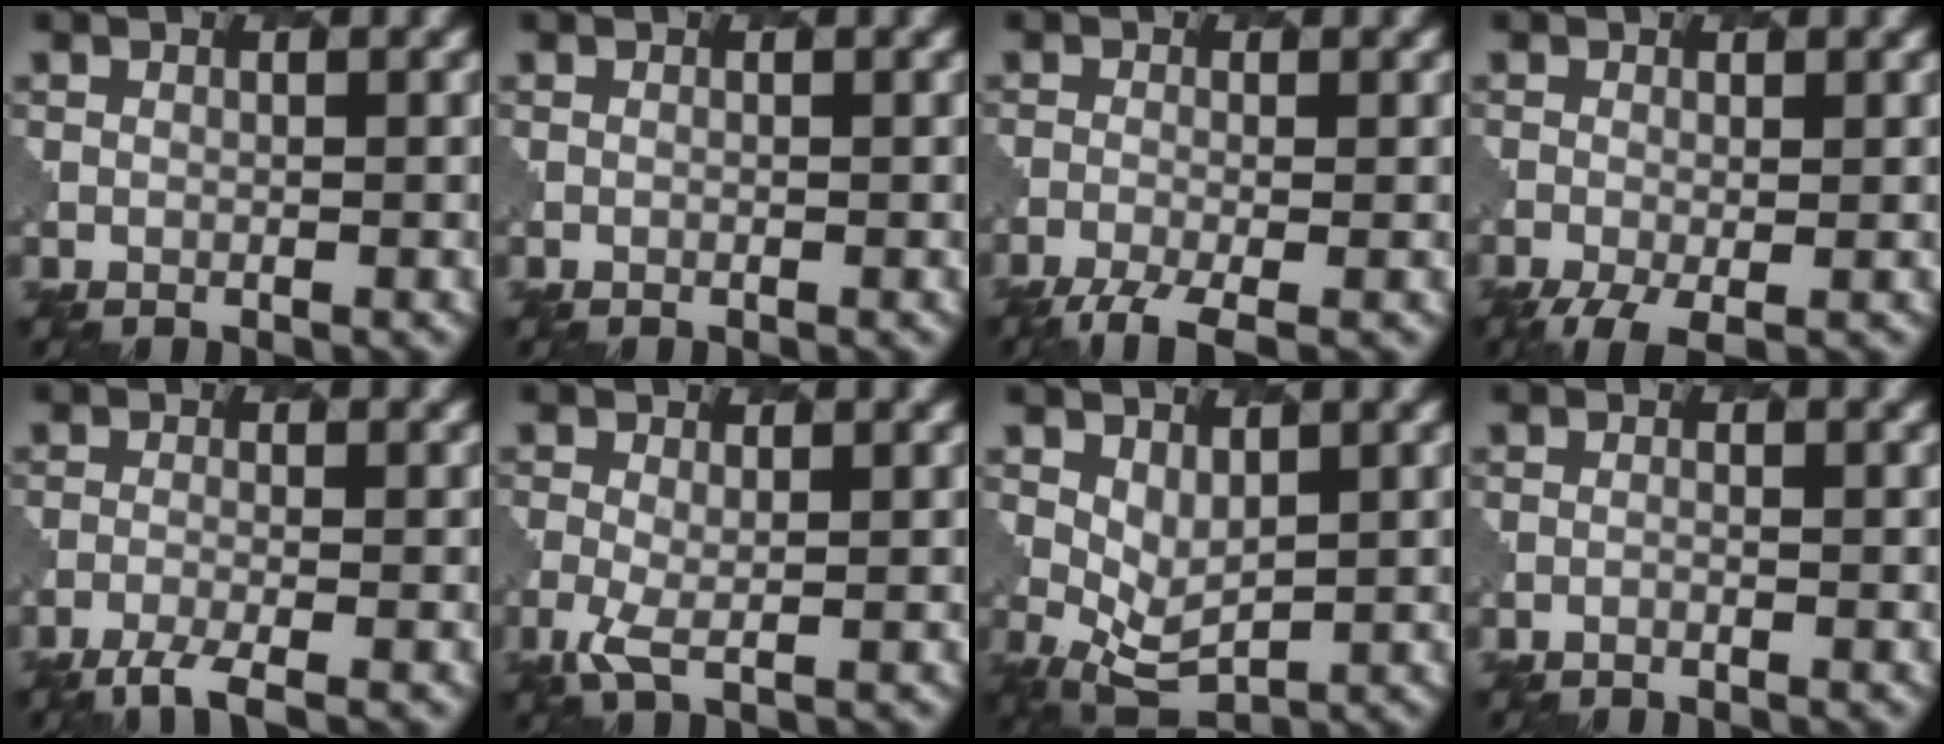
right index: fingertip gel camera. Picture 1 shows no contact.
{"total": 0.0}
{"total": 3.2, "force": [-2.2, 0.6, 2.2], "torque": [-0.038, -0.007, -0.050]}
{"total": 2.6, "force": [-1.4, 0.7, 2.1], "torque": [-0.041, -0.006, -0.028]}
{"total": 2.8, "force": [-2.0, 0.5, 1.8], "torque": [-0.033, -0.005, -0.048]}
{"total": 1.8, "force": [-0.5, 0.6, 1.7], "torque": [-0.044, -0.008, -0.011]}
{"total": 2.9, "force": [1.2, 1.5, 2.2], "torque": [-0.048, -0.010, 0.027]}
{"total": 0.5, "force": [-0.4, 0.1, 0.3], "torque": [0.000, -0.005, -0.017]}